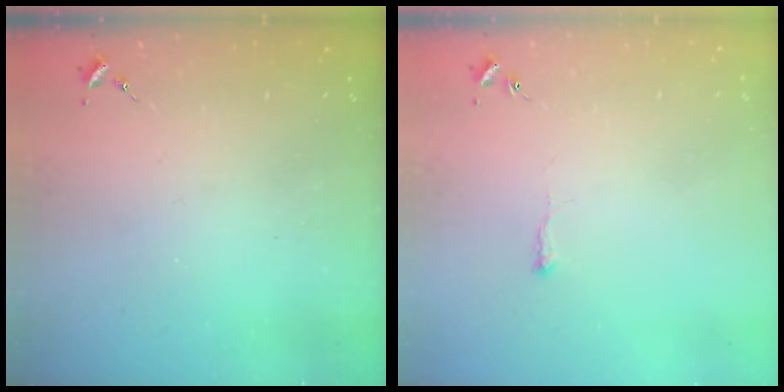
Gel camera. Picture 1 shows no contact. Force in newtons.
{"total": 4.0, "press": 3.9, "slide": 0.5}